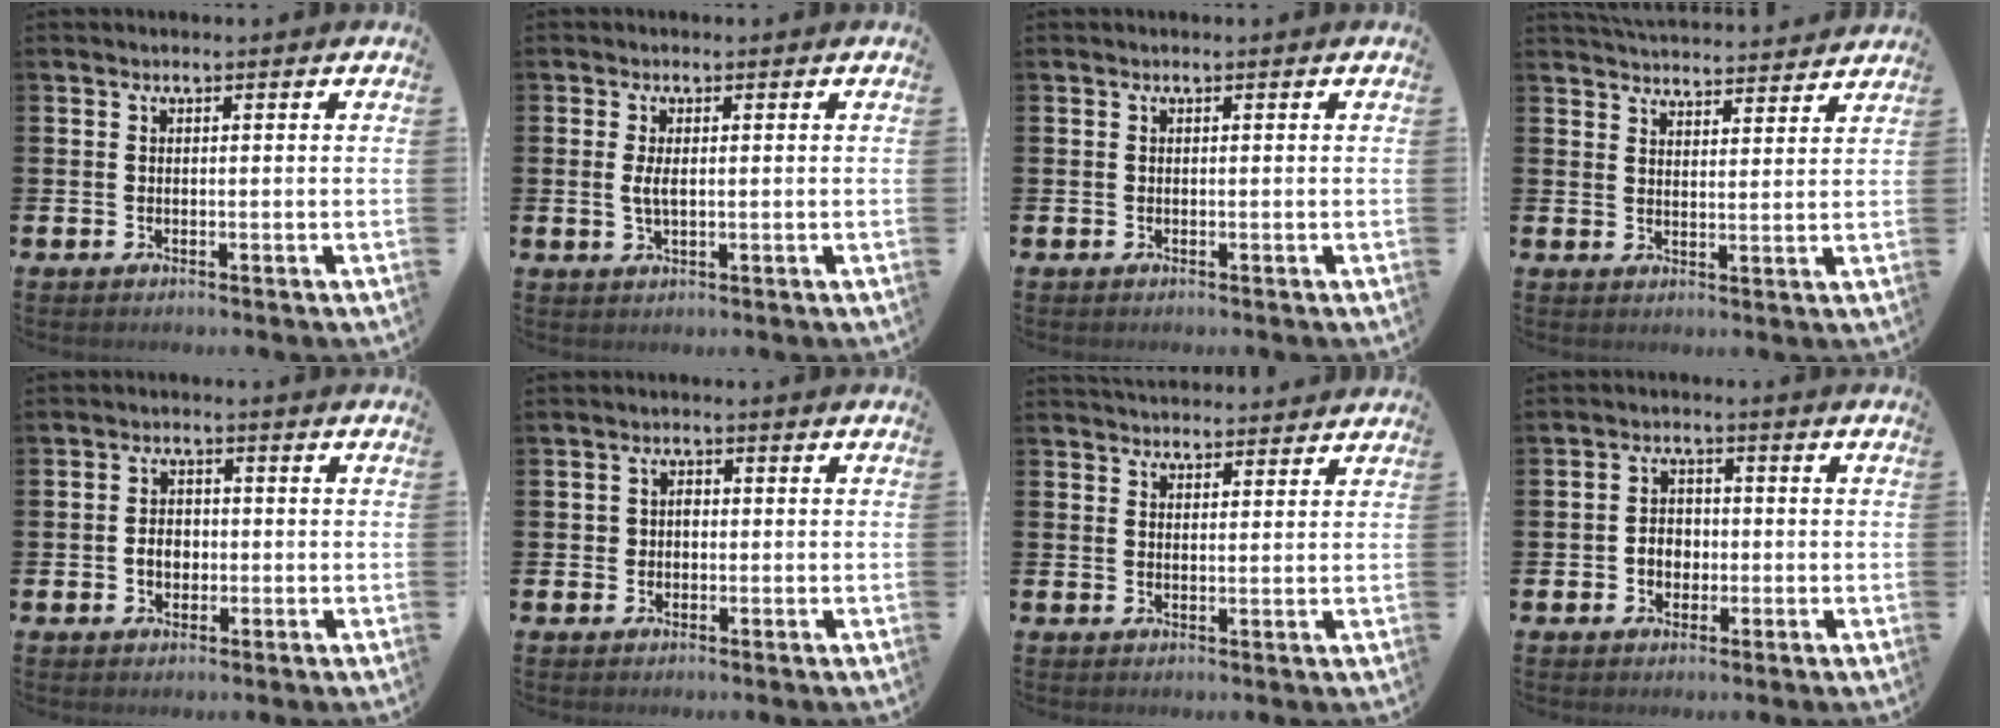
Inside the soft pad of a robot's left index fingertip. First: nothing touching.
{"total": 2.3, "force": [0.3, 0.9, 2.1], "torque": [-0.040, 0.003, 0.003]}
{"total": 0.0}
{"total": 4.3, "force": [4.3, 0.2, 0.1], "torque": [-0.012, -0.030, 0.076]}
{"total": 2.9, "force": [-0.6, 2.2, 1.8], "torque": [-0.018, -0.002, -0.018]}
{"total": 1.6, "force": [-0.1, 1.5, 0.6], "torque": [-0.006, 0.005, -0.008]}
{"total": 3.0, "force": [2.9, 0.5, 0.0], "torque": [0.003, -0.018, 0.052]}
{"total": 3.0, "force": [-0.7, 2.5, 1.6], "torque": [-0.025, 0.003, -0.018]}